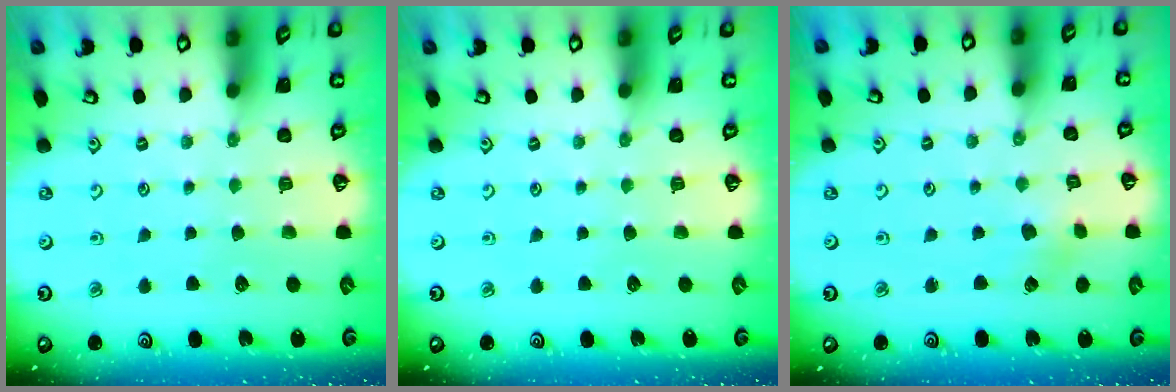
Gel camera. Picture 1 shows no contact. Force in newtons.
{"total": 0.0}
{"total": 2.3, "press": 2.3, "slide": 0.4}